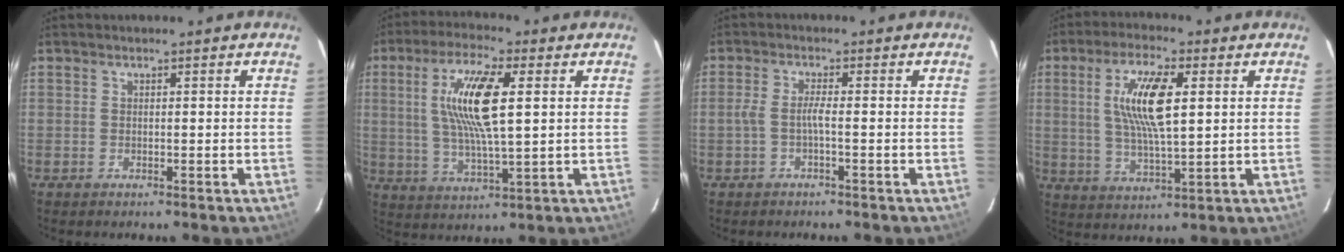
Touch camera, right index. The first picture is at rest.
{"total": 13.1, "force": [2.8, 2.9, 12.4], "torque": [-0.242, 0.004, 0.054]}
{"total": 2.3, "force": [-1.1, -0.2, 2.0], "torque": [-0.042, 0.002, -0.019]}
{"total": 11.3, "force": [2.6, 3.1, 10.6], "torque": [-0.205, 0.004, 0.051]}